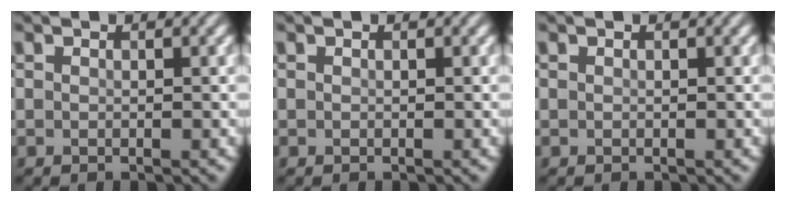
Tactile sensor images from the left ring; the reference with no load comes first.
{"total": 0.0}
{"total": 0.0}